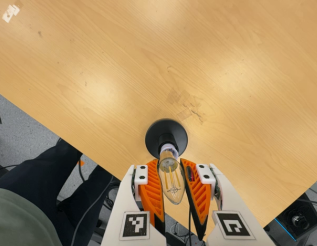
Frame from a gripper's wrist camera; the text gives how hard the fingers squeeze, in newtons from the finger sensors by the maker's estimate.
{"total": 22.8, "left": 25.1, "right": 20.6}